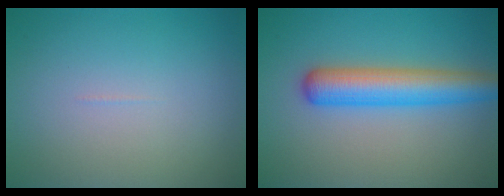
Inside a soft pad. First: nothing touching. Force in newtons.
{"total": 5.5, "press": 5.5, "slide": 0.3}